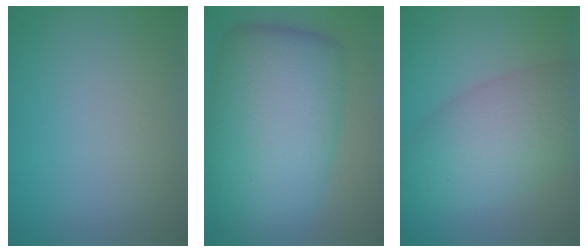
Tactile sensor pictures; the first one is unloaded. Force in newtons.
{"total": 13.3, "press": 13.3, "slide": 0.1}
{"total": 6.8, "press": 6.8, "slide": 0.1}